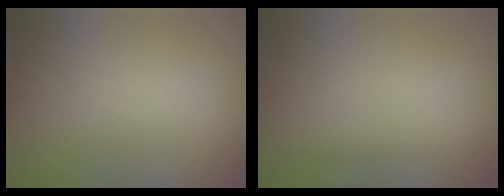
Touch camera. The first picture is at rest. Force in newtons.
{"total": 0.9, "press": 0.9, "slide": 0.0}